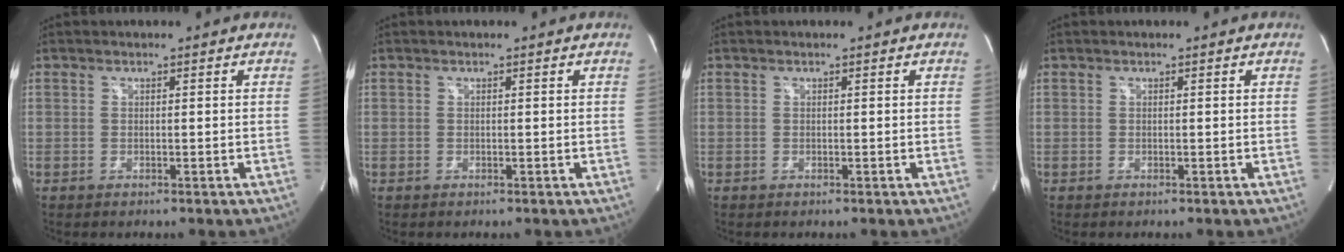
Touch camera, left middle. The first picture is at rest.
{"total": 0.0}
{"total": 0.0}
{"total": 0.0}